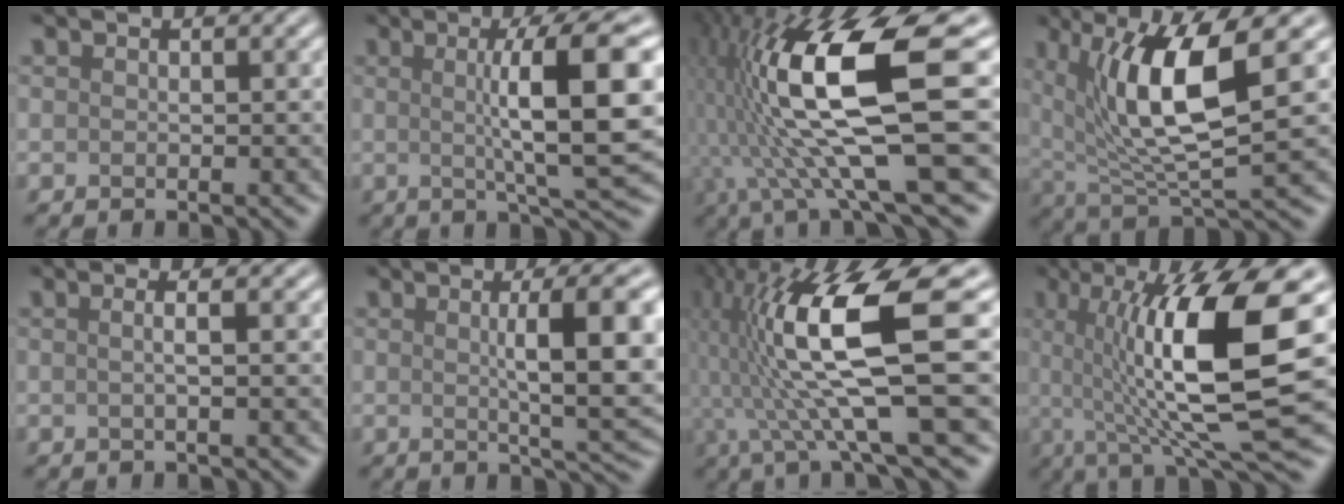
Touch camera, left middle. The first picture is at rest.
{"total": 10.0, "force": [1.1, 1.7, 9.8], "torque": [-0.119, 0.009, 0.023]}
{"total": 13.8, "force": [0.8, 4.3, 13.1], "torque": [-0.255, -0.010, 0.023]}
{"total": 9.0, "force": [2.5, 2.4, 8.3], "torque": [-0.152, -0.004, 0.055]}
{"total": 2.1, "force": [0.4, 0.9, 1.9], "torque": [-0.012, 0.007, -0.016]}
{"total": 8.7, "force": [1.0, 1.7, 8.5], "torque": [-0.105, 0.012, 0.021]}
{"total": 12.9, "force": [0.3, 2.9, 12.6], "torque": [-0.241, 0.008, 0.014]}
{"total": 12.6, "force": [0.9, 3.0, 12.2], "torque": [-0.188, 0.005, 0.021]}